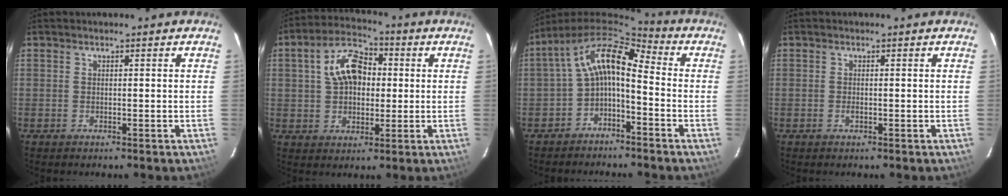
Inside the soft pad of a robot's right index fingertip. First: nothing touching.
{"total": 10.5, "force": [1.8, 7.0, 7.6], "torque": [-0.146, 0.033, 0.030]}
{"total": 9.4, "force": [-1.8, 4.3, 8.1], "torque": [-0.171, 0.025, -0.044]}
{"total": 0.9, "force": [-0.3, 0.3, 0.8], "torque": [-0.016, 0.000, -0.005]}